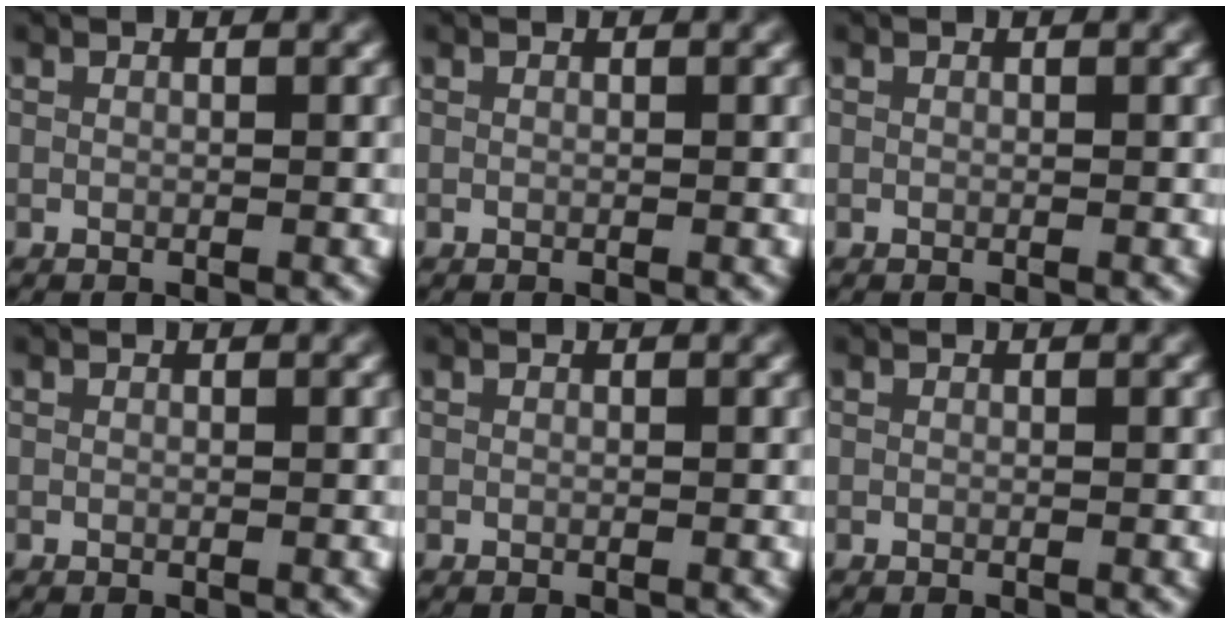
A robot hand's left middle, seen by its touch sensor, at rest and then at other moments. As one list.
[{"total": 0.0}, {"total": 0.0}, {"total": 0.0}, {"total": 0.0}, {"total": 0.0}]